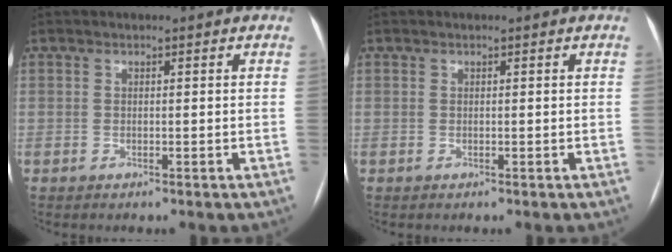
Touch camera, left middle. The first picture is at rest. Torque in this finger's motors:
{"motor_torque": [0.25, -0.27, 0.02, 0.01]}